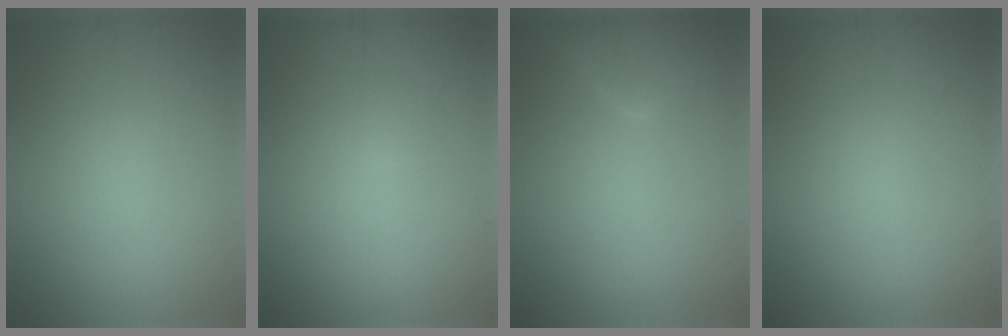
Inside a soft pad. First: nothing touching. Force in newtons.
{"total": 0.5, "press": 0.5, "slide": 0.0}
{"total": 2.5, "press": 2.4, "slide": 0.2}
{"total": 0.0}